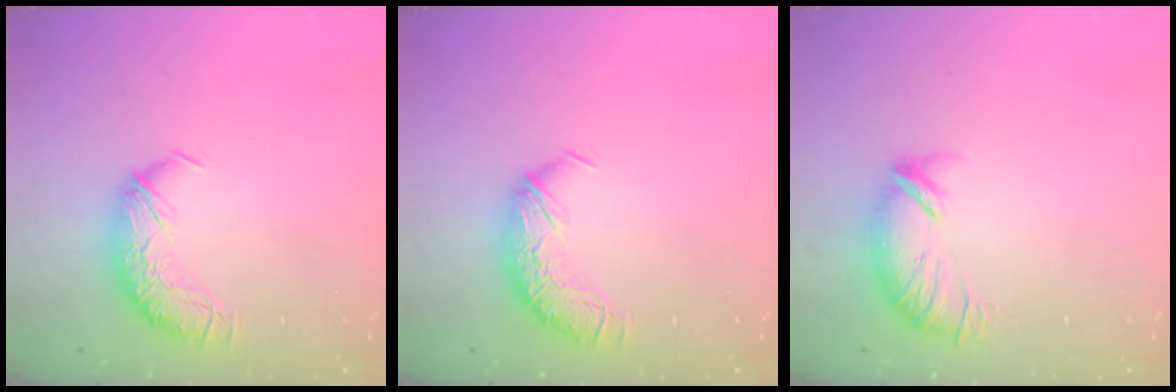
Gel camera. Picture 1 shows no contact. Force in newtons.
{"total": 0.0}
{"total": 3.8, "press": 3.4, "slide": 1.8}